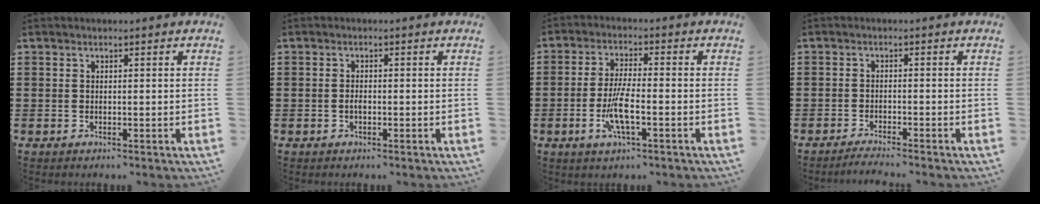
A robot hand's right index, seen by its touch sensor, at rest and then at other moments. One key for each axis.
{"total": 0.9, "fx": -0.3, "fy": 0.3, "fz": 0.8, "tx": -0.017, "ty": -0.005, "tz": -0.005}
{"total": 6.1, "fx": -2.1, "fy": 1.3, "fz": 5.6, "tx": -0.120, "ty": -0.011, "tz": -0.042}
{"total": 1.8, "fx": -1.7, "fy": -0.4, "fz": 0.4, "tx": -0.009, "ty": -0.002, "tz": -0.032}